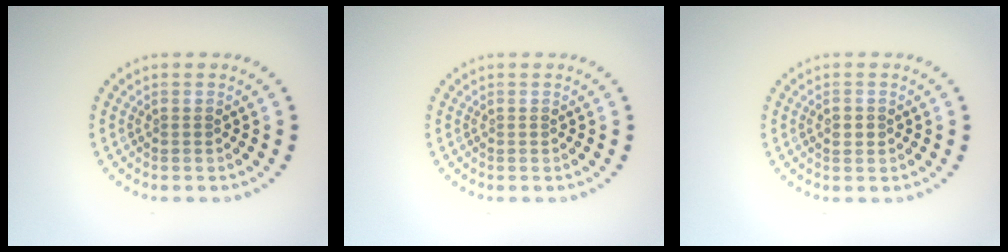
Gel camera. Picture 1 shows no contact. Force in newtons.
{"total": 0.0}
{"total": 1.1, "press": 1.1, "slide": 0.1}